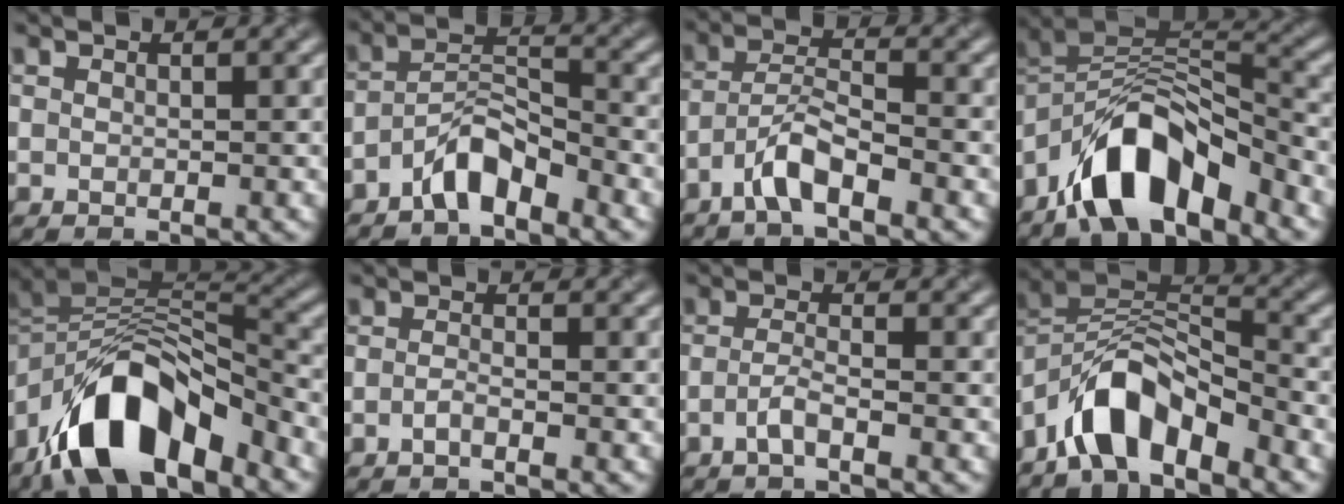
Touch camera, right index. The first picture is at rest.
{"total": 4.2, "force": [-3.1, 1.4, 2.4], "torque": [-0.040, 0.019, -0.063]}
{"total": 3.9, "force": [-2.7, 0.7, 2.7], "torque": [-0.054, 0.013, -0.059]}
{"total": 8.9, "force": [-6.0, 3.5, 5.6], "torque": [-0.084, 0.010, -0.112]}
{"total": 11.2, "force": [-6.9, 4.6, 7.5], "torque": [-0.124, 0.009, -0.135]}
{"total": 1.2, "force": [-0.8, 0.3, 0.9], "torque": [-0.017, 0.001, -0.018]}
{"total": 2.0, "force": [-1.2, 0.3, 1.6], "torque": [-0.034, 0.004, -0.030]}
{"total": 7.0, "force": [-4.8, 2.7, 4.3], "torque": [-0.067, 0.008, -0.093]}